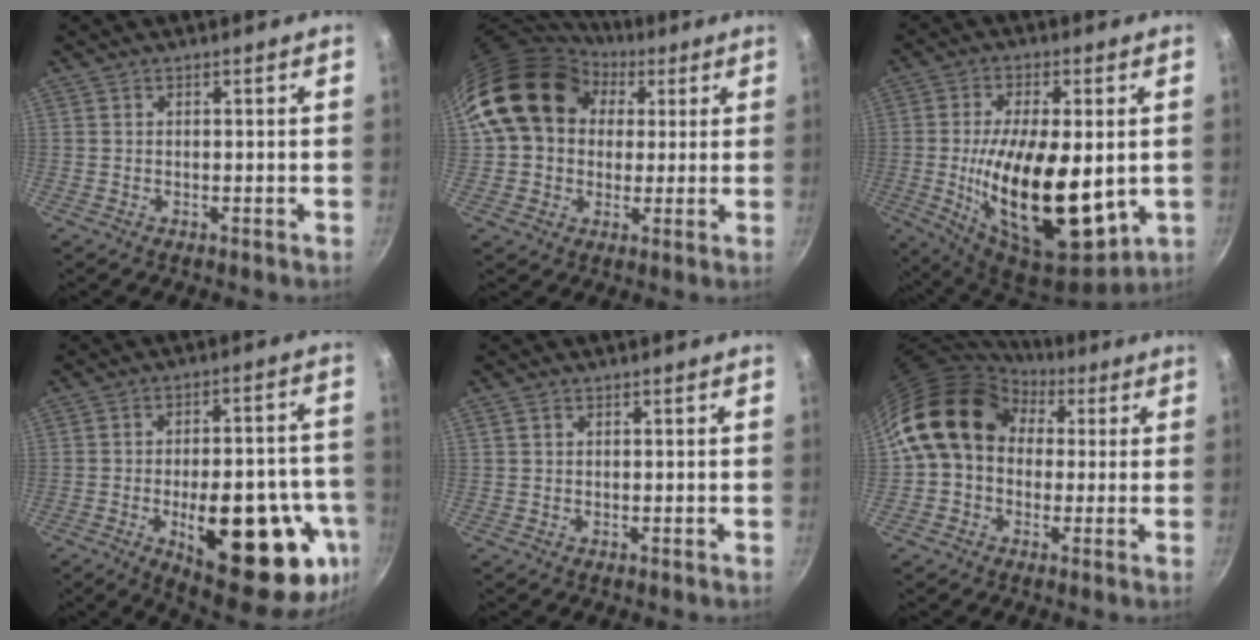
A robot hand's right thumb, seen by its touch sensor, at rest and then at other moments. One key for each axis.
{"total": 17.8, "fx": 5.8, "fy": 13.9, "fz": 9.5, "tx": -0.142, "ty": 0.020, "tz": 0.092}
{"total": 22.2, "fx": -1.5, "fy": 10.3, "fz": 19.7, "tx": -0.332, "ty": -0.014, "tz": -0.016}
{"total": 25.6, "fx": -8.3, "fy": 10.6, "fz": 21.7, "tx": -0.240, "ty": 0.015, "tz": -0.100}
{"total": 0.8, "fx": 0.4, "fy": 0.6, "fz": 0.4, "tx": -0.007, "ty": 0.001, "tz": 0.006}
{"total": 14.4, "fx": 3.6, "fy": 11.2, "fz": 8.2, "tx": -0.104, "ty": 0.024, "tz": 0.045}